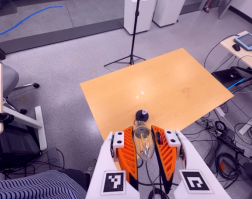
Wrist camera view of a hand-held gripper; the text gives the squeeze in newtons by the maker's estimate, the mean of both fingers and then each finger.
{"total": 21.2, "left": 22.9, "right": 19.4}